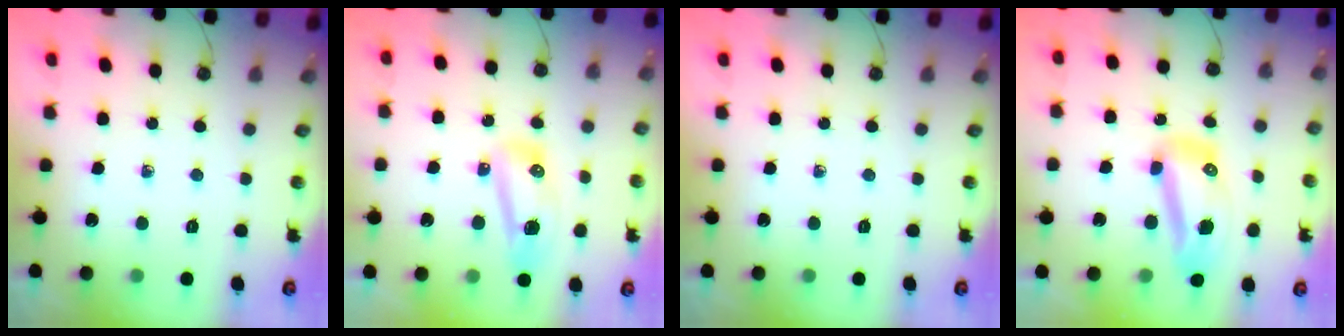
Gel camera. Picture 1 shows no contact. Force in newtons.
{"total": 13.3, "press": 10.0, "slide": 8.8}
{"total": 0.0}
{"total": 10.3, "press": 10.2, "slide": 0.9}